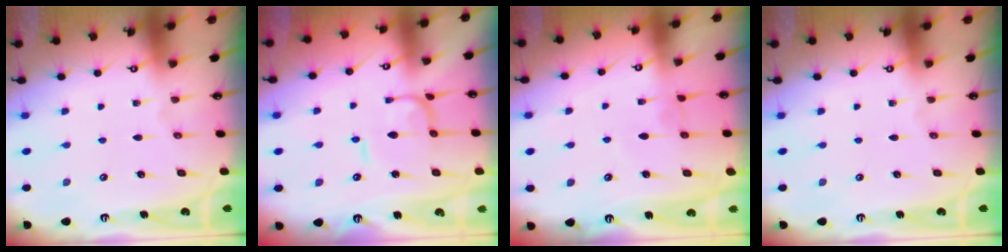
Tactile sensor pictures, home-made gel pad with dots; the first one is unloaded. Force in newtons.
{"total": 0.0}
{"total": 1.1, "press": 1.0, "slide": 0.2}
{"total": 0.0}